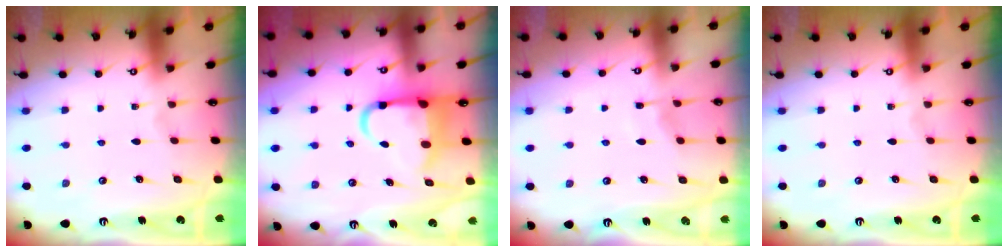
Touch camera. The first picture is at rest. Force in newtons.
{"total": 9.2, "press": 8.9, "slide": 2.4}
{"total": 4.0, "press": 4.0, "slide": 0.6}
{"total": 0.0}